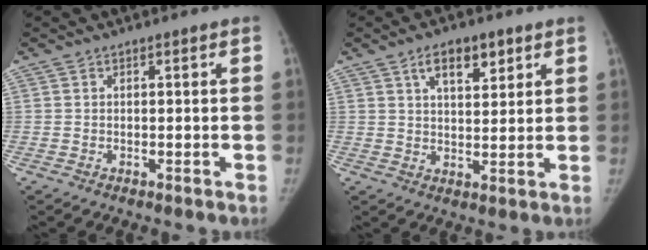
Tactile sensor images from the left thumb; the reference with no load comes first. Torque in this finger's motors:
{"motor_torque": [0.20, 0.00, 0.63, -0.75, 0.10]}